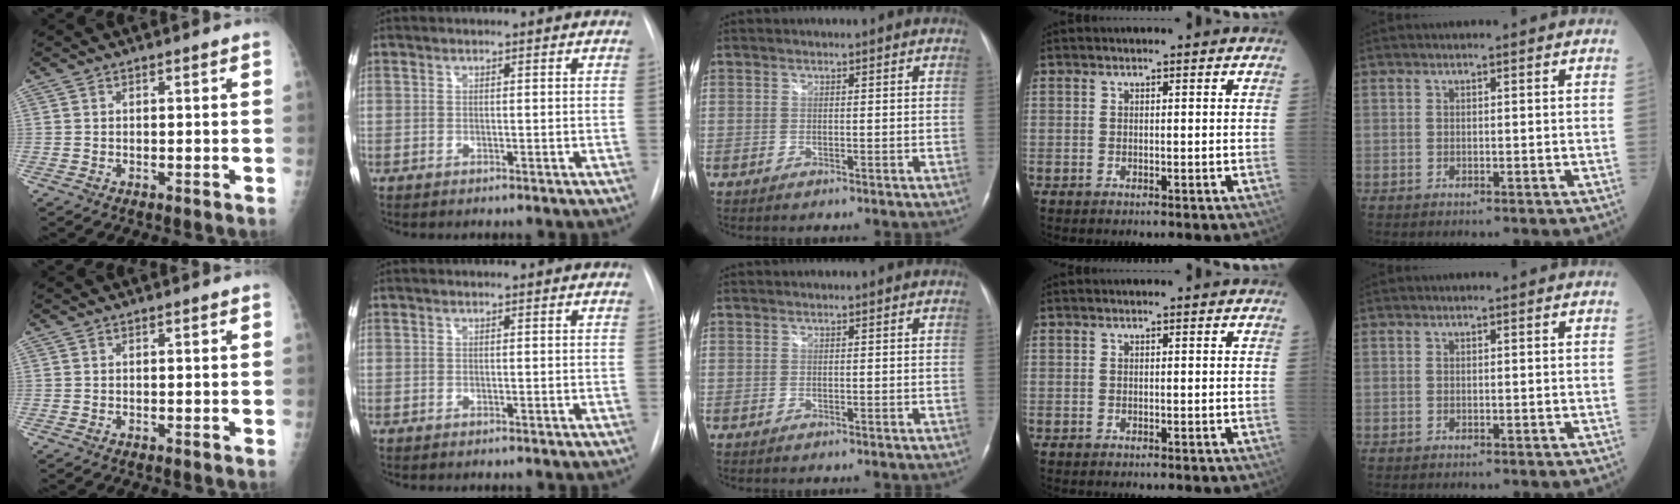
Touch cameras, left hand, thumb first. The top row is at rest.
{}